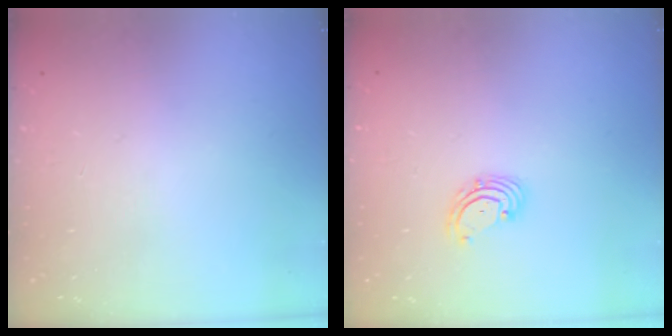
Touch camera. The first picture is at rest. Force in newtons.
{"total": 2.7, "press": 2.7, "slide": 0.6}